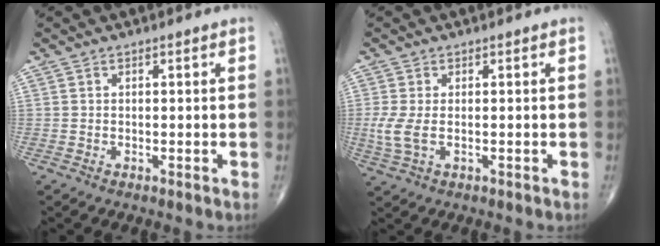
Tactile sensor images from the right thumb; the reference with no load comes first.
{"total": 4.1, "force": [-0.5, 2.0, 3.6], "torque": [-0.096, -0.006, -0.007]}